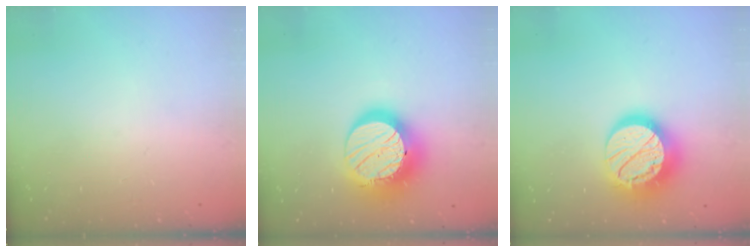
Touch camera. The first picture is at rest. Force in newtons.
{"total": 20.1, "press": 20.0, "slide": 1.1}
{"total": 19.7, "press": 19.7, "slide": 1.3}